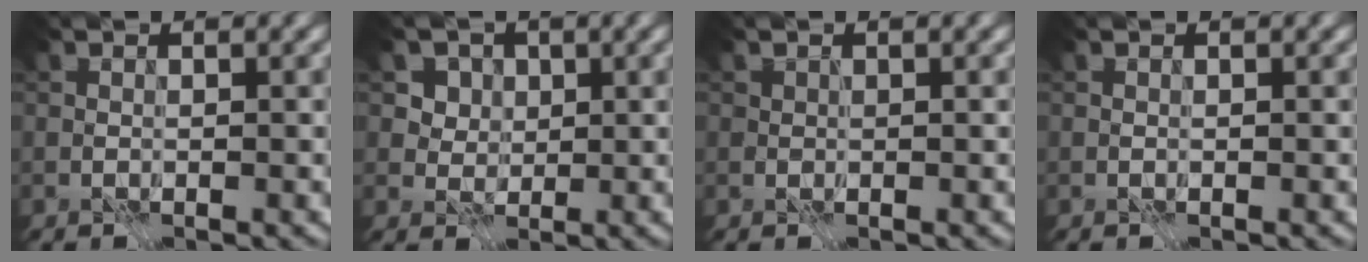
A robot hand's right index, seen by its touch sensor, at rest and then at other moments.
{"total": 5.6, "force": [3.2, 4.2, 1.9], "torque": [-0.028, 0.006, 0.040]}
{"total": 0.6, "force": [0.3, 0.5, 0.0], "torque": [0.005, -0.003, 0.003]}
{"total": 0.0}